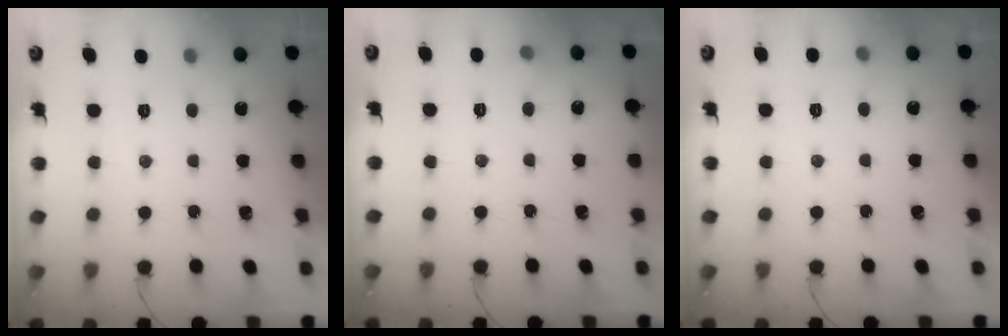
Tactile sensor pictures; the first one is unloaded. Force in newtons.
{"total": 4.5, "press": 4.4, "slide": 0.6}
{"total": 7.1, "press": 3.1, "slide": 6.4}